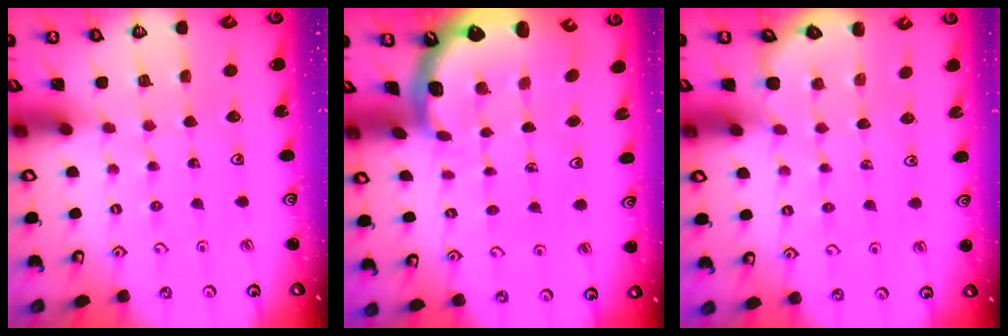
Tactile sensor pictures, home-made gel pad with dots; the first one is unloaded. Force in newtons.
{"total": 3.4, "press": 2.5, "slide": 2.3}
{"total": 2.2, "press": 2.2, "slide": 0.3}